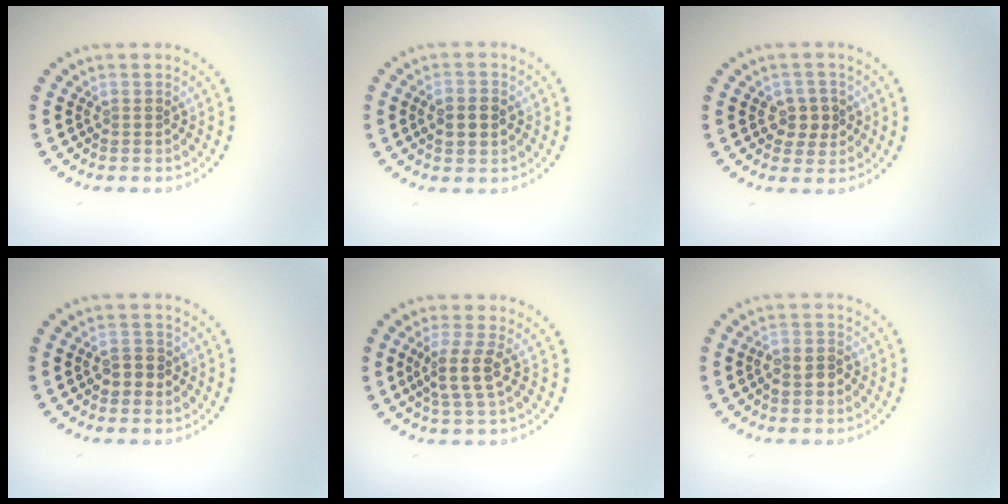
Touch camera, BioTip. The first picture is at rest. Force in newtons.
{"total": 2.4, "press": 2.4, "slide": 0.1}
{"total": 2.4, "press": 2.2, "slide": 0.8}
{"total": 1.8, "press": 1.8, "slide": 0.5}
{"total": 2.7, "press": 2.3, "slide": 1.5}
{"total": 1.7, "press": 1.5, "slide": 0.8}